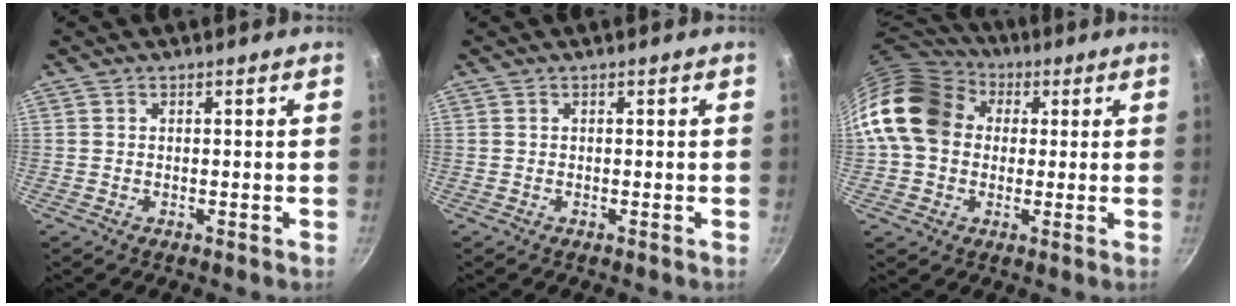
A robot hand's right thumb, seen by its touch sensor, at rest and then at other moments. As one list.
[{"total": 0.0}, {"total": 17.5, "force": [2.5, 14.1, 10.0], "torque": [-0.170, 0.037, 0.032]}]